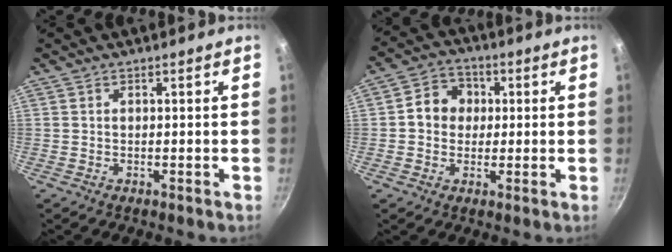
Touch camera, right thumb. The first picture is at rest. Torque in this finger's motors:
{"motor_torque": [0.72, 1.27, 0.78, -0.06, 0.01]}